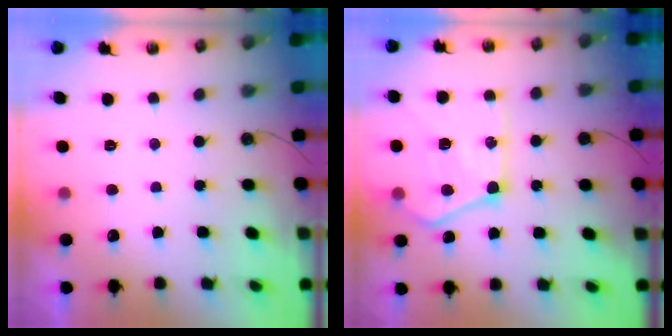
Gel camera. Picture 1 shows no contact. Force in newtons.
{"total": 18.8, "press": 18.7, "slide": 1.8}